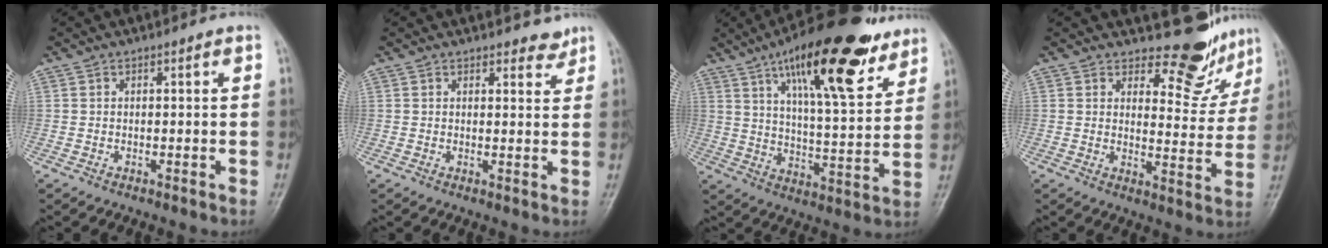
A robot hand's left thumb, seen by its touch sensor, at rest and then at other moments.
{"total": 2.4, "force": [2.2, 1.0, 0.2], "torque": [0.013, -0.019, 0.021]}
{"total": 22.4, "force": [13.6, 6.7, 16.4], "torque": [-0.228, -0.049, 0.214]}
{"total": 9.4, "force": [8.6, 3.6, 1.4], "torque": [0.014, -0.087, 0.104]}